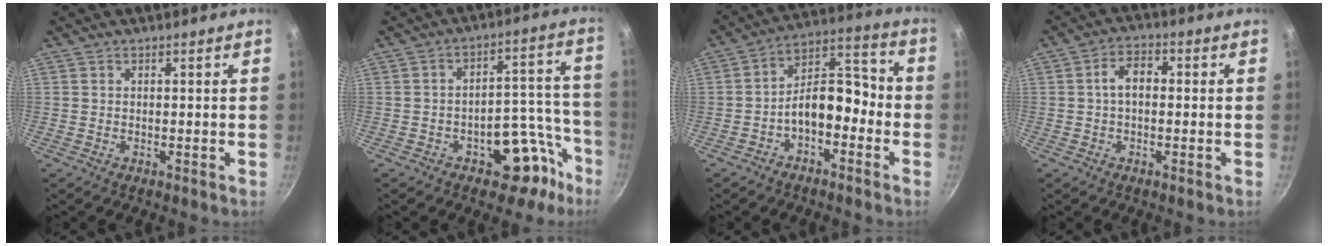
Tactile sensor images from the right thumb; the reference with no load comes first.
{"total": 12.0, "force": [-6.9, 6.6, 7.4], "torque": [-0.044, 0.080, -0.092]}
{"total": 11.1, "force": [-3.2, 6.4, 8.4], "torque": [-0.111, 0.056, -0.064]}
{"total": 4.8, "force": [0.1, 3.0, 3.8], "torque": [-0.058, 0.020, -0.006]}